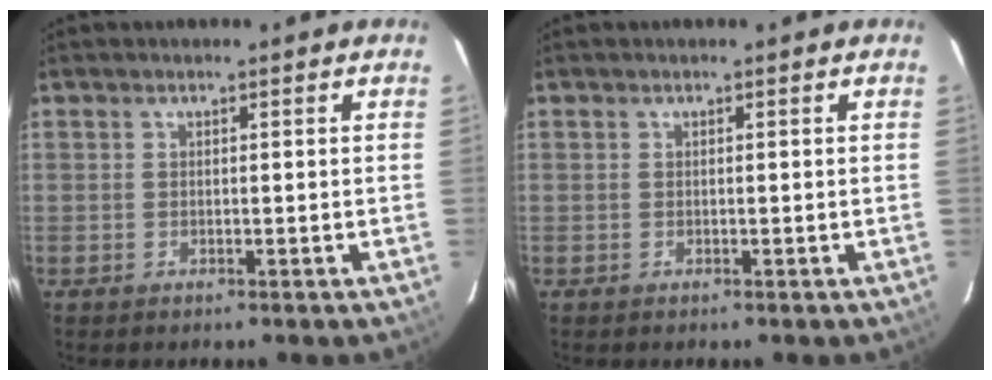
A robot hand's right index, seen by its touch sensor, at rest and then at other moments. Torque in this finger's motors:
{"motor_torque": [0.00, 0.00, 0.00, 0.01]}